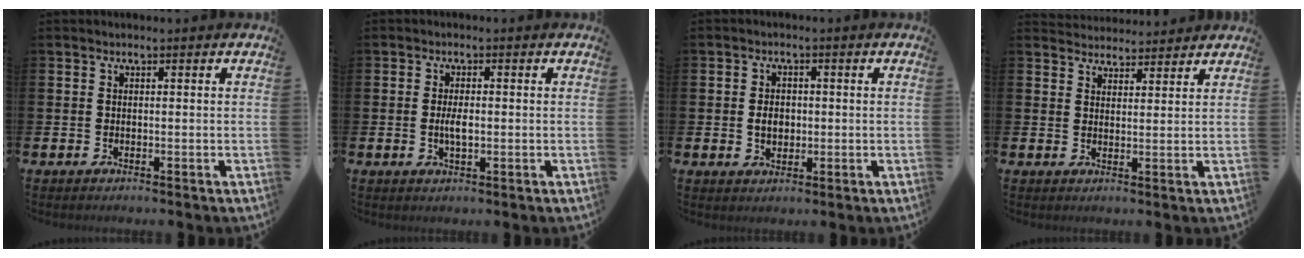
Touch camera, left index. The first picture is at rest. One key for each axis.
{"total": 2.5, "fx": -0.1, "fy": 1.1, "fz": 2.3, "tx": -0.028, "ty": -0.004, "tz": -0.006}
{"total": 2.8, "fx": -0.1, "fy": 2.2, "fz": 1.8, "tx": -0.015, "ty": -0.002, "tz": -0.009}
{"total": 3.6, "fx": 3.4, "fy": 0.8, "fz": -0.4, "tx": 0.003, "ty": -0.020, "tz": 0.062}